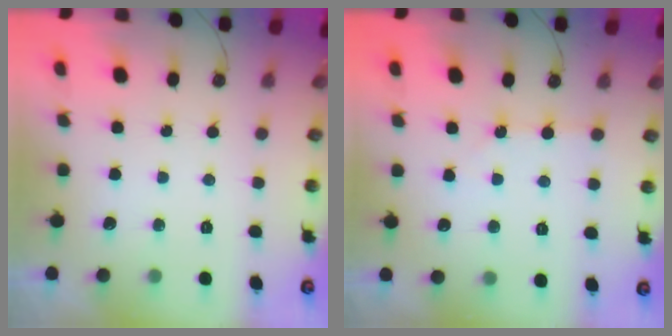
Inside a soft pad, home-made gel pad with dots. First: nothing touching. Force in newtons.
{"total": 2.0, "press": 2.0, "slide": 0.4}